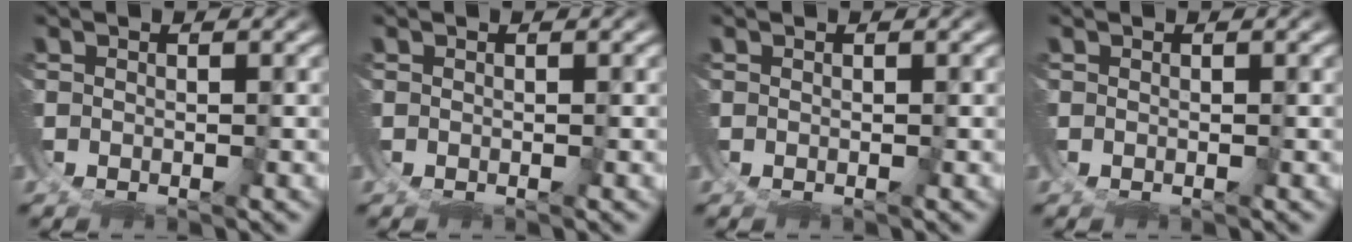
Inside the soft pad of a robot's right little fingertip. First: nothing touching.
{"total": 0.0}
{"total": 0.0}
{"total": 0.0}